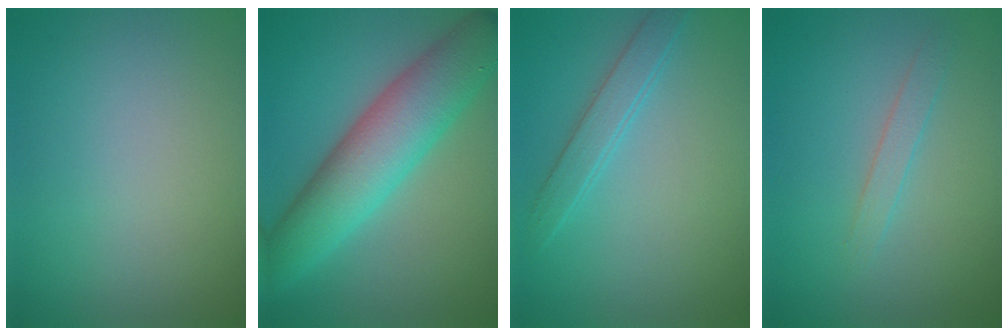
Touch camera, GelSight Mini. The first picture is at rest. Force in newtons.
{"total": 8.5, "press": 8.5, "slide": 0.0}
{"total": 2.2, "press": 2.1, "slide": 0.2}
{"total": 1.3, "press": 1.3, "slide": 0.0}